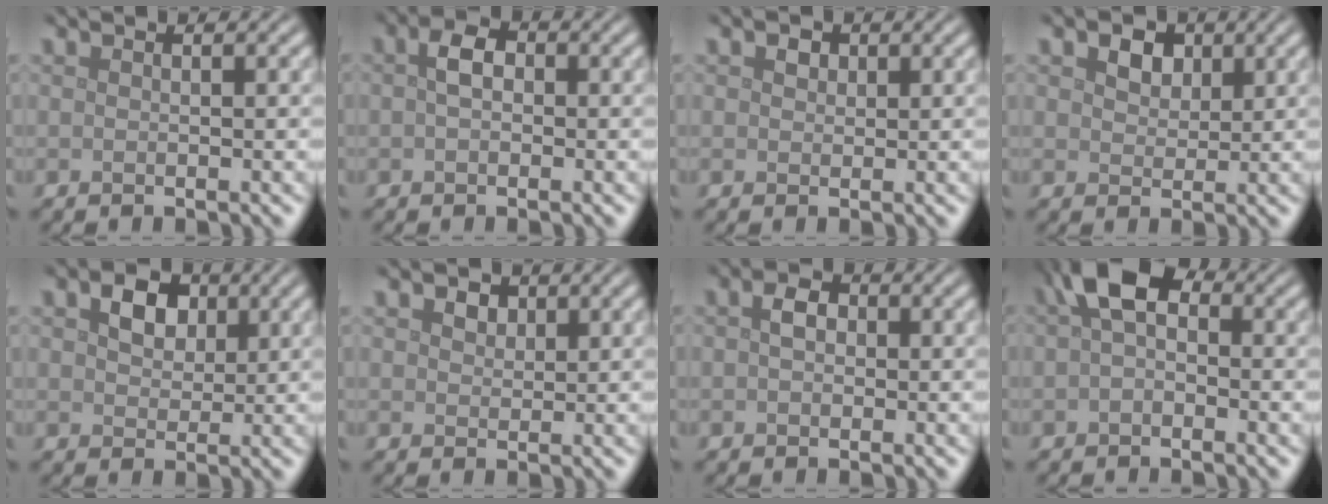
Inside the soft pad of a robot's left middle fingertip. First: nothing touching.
{"total": 2.2, "force": [0.2, 1.5, 1.7], "torque": [-0.029, 0.005, -0.004]}
{"total": 1.2, "force": [0.5, 0.9, 0.5], "torque": [-0.008, 0.002, 0.006]}
{"total": 2.5, "force": [1.3, 1.7, 1.2], "torque": [-0.024, -0.001, 0.018]}
{"total": 3.0, "force": [1.2, 2.2, 1.7], "torque": [-0.035, 0.005, 0.014]}
{"total": 1.5, "force": [0.9, 1.0, 0.6], "torque": [-0.010, 0.001, 0.014]}
{"total": 1.8, "force": [0.1, 1.3, 1.2], "torque": [-0.021, 0.003, -0.005]}
{"total": 4.4, "force": [0.8, 2.7, 3.3], "torque": [-0.052, 0.014, 0.001]}